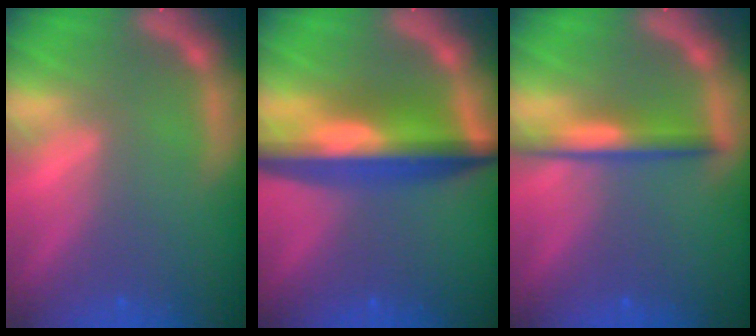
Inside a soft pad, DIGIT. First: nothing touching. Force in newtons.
{"total": 9.0}
{"total": 3.5}